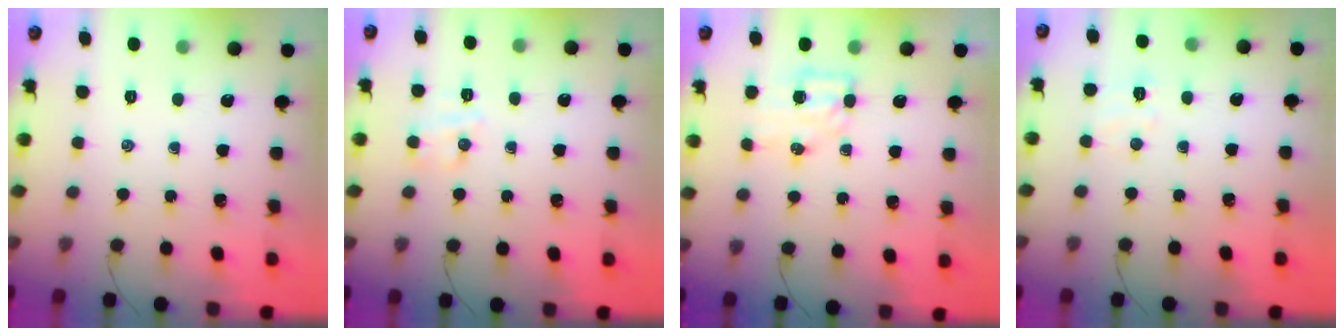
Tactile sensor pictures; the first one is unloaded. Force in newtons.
{"total": 4.8, "press": 4.7, "slide": 0.9}
{"total": 5.4, "press": 5.4, "slide": 0.7}
{"total": 4.9, "press": 4.8, "slide": 1.2}